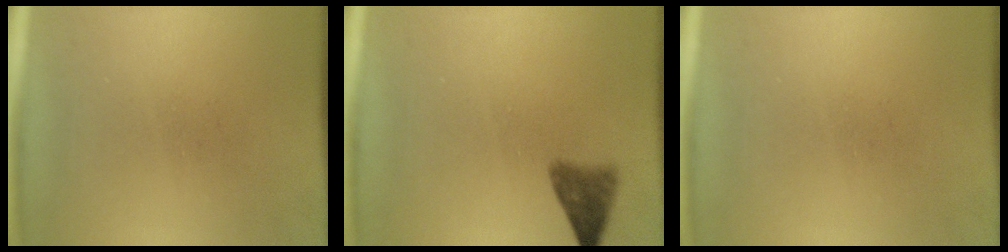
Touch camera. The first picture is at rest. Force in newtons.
{"total": 3.0}
{"total": 0.0}